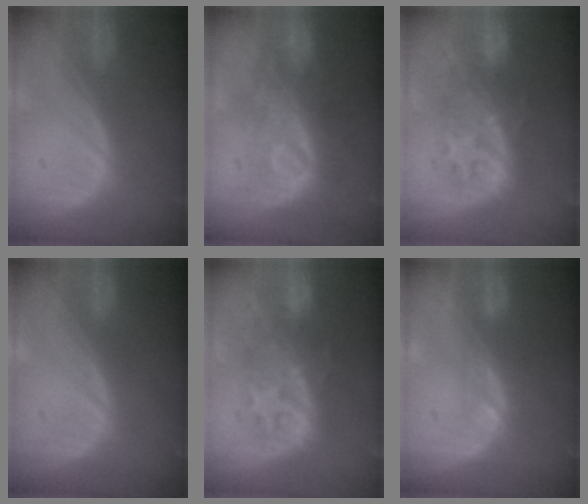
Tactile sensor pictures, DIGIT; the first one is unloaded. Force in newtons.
{"total": 9.1, "press": 8.4, "slide": 3.6}
{"total": 8.2, "press": 8.2, "slide": 1.0}
{"total": 0.0}
{"total": 8.2, "press": 8.2, "slide": 1.0}
{"total": 2.8, "press": 2.1, "slide": 1.7}